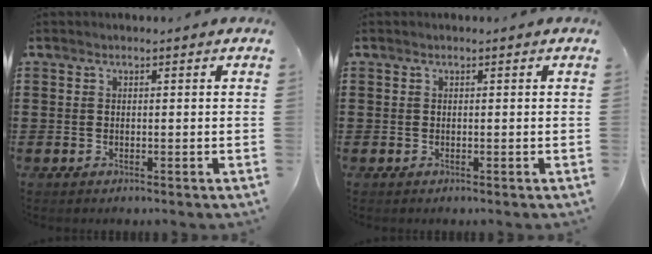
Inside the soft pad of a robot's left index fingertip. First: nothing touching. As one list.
[{"total": 0.0}]